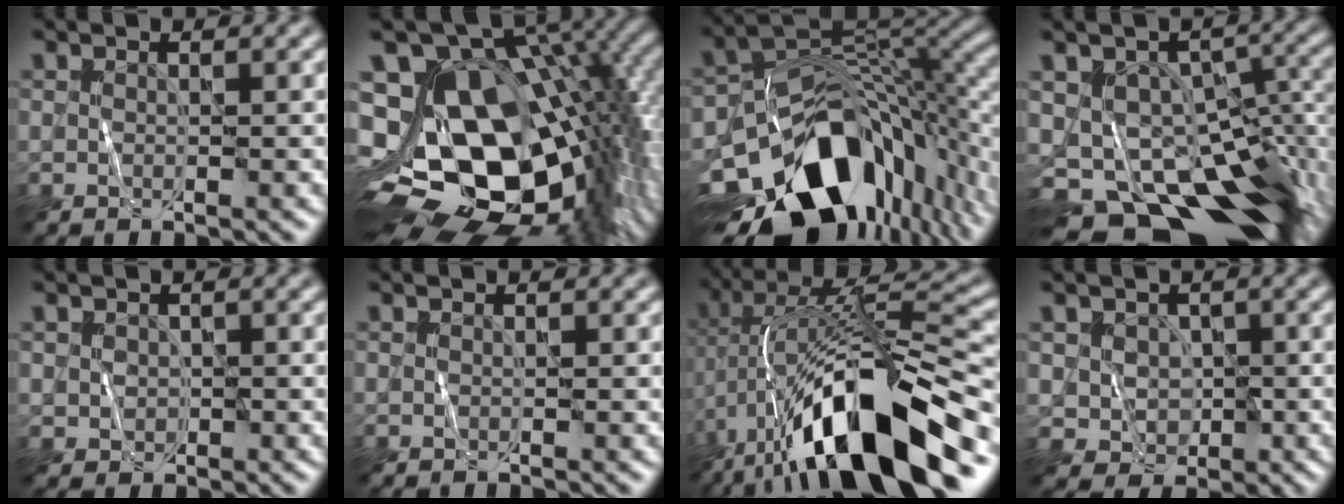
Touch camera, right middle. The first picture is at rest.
{"total": 18.0, "force": [-1.7, 11.6, 13.7], "torque": [-0.225, -0.008, -0.022]}
{"total": 17.6, "force": [-8.2, 9.9, 12.0], "torque": [-0.195, -0.014, -0.129]}
{"total": 15.3, "force": [-8.5, 8.2, 9.7], "torque": [-0.140, -0.016, -0.106]}
{"total": 1.3, "force": [0.3, 1.3, 0.2], "torque": [0.000, -0.003, 0.004]}
{"total": 0.0}
{"total": 15.1, "force": [-6.6, 5.3, 12.5], "torque": [-0.220, 0.013, -0.112]}
{"total": 3.0, "force": [0.3, 2.8, 0.9], "torque": [-0.006, -0.004, 0.004]}